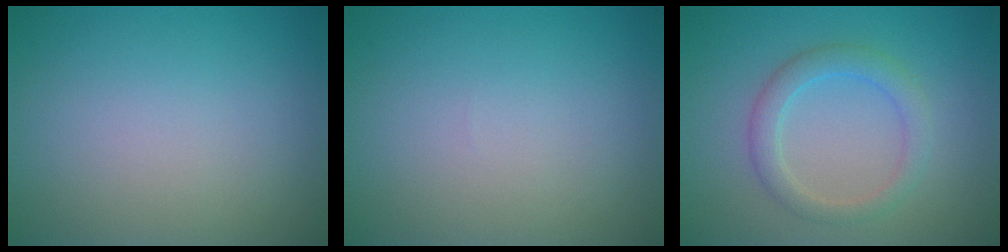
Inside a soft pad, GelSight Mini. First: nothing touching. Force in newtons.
{"total": 0.0}
{"total": 2.7, "press": 2.6, "slide": 0.3}